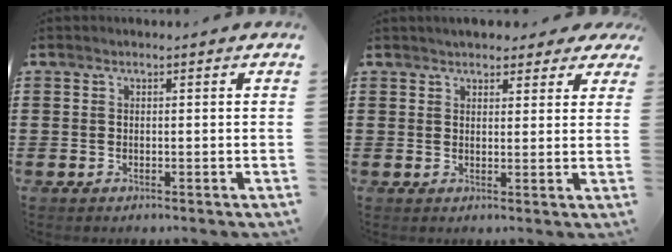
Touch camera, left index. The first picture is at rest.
{"total": 3.3, "force": [3.1, 1.1, 0.7], "torque": [-0.016, -0.002, 0.056]}